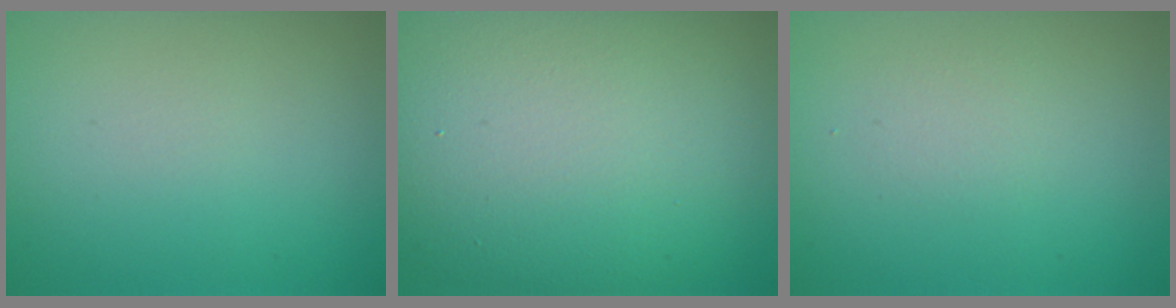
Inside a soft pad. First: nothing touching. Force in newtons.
{"total": 15.2, "press": 15.2, "slide": 0.6}
{"total": 1.2, "press": 1.2, "slide": 0.0}